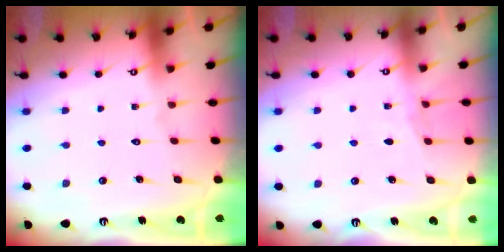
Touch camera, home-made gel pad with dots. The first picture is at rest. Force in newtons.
{"total": 3.3, "press": 3.3, "slide": 0.4}